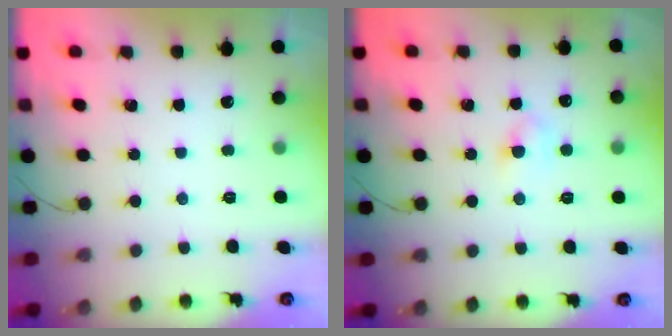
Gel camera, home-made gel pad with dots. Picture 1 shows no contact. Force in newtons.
{"total": 3.9, "press": 3.7, "slide": 1.3}